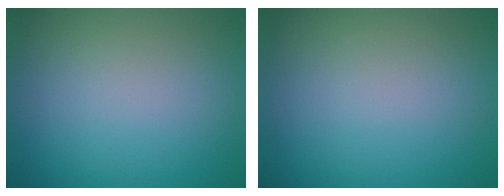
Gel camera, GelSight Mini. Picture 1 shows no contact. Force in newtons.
{"total": 0.0}